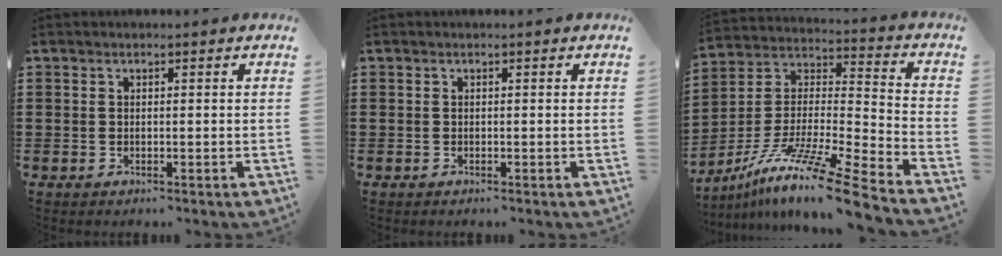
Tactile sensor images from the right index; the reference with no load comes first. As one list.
[{"total": 0.0}, {"total": 13.4, "force": [-10.9, -0.5, 7.7], "torque": [-0.138, 0.013, -0.210]}]